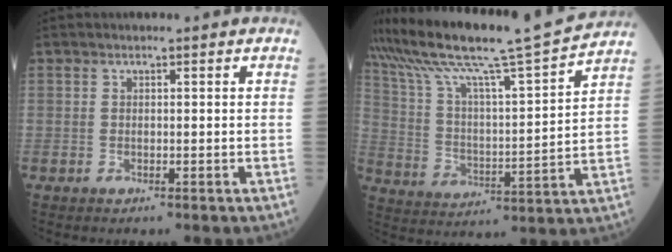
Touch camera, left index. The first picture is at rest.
{"total": 18.2, "force": [16.3, -1.6, 8.0], "torque": [-0.153, -0.020, 0.264]}